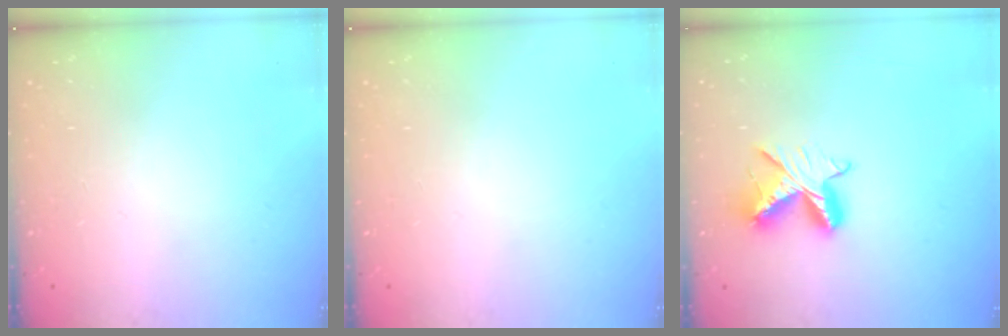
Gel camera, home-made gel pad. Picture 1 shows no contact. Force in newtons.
{"total": 0.0}
{"total": 9.6, "press": 9.6, "slide": 0.8}